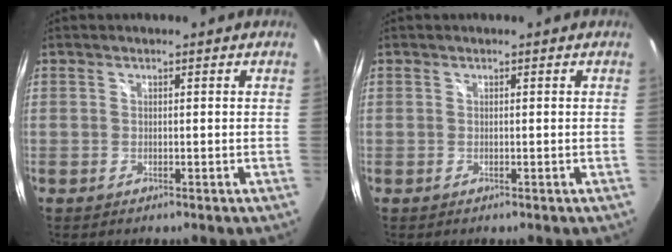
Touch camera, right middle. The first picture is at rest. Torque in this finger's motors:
{"motor_torque": [0.00, 0.00, 0.00, 0.00]}